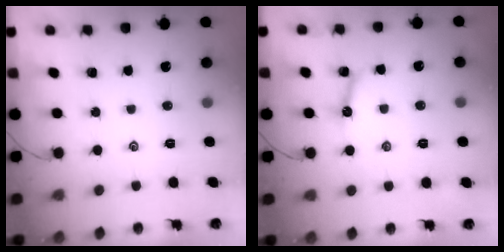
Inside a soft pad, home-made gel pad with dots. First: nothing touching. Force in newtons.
{"total": 7.2, "press": 7.2, "slide": 0.2}